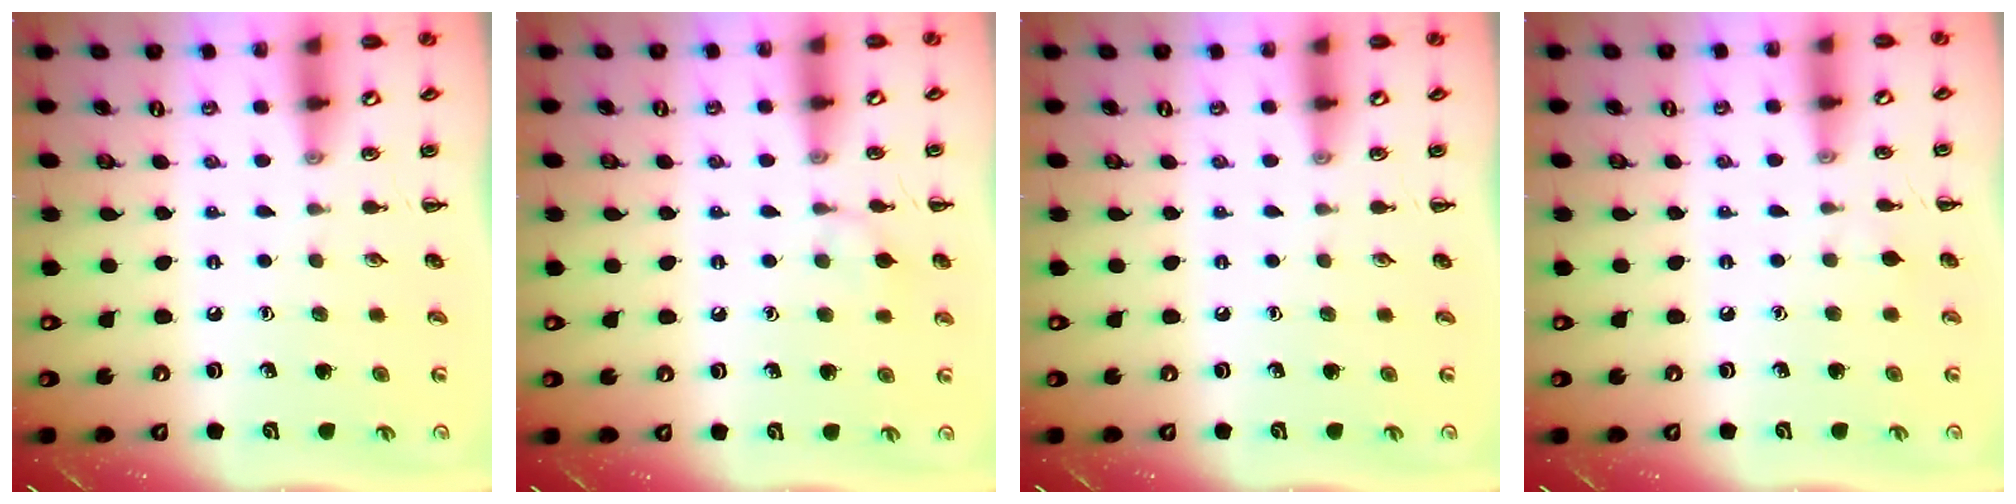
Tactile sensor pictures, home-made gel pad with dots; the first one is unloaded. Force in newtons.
{"total": 7.1, "press": 6.7, "slide": 2.2}
{"total": 0.0}
{"total": 2.8, "press": 2.6, "slide": 1.1}